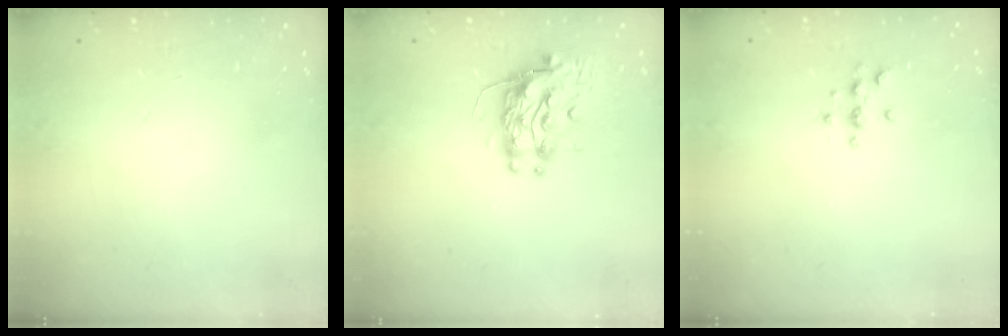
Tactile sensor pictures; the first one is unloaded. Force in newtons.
{"total": 10.6, "press": 10.5, "slide": 0.8}
{"total": 3.0, "press": 3.0, "slide": 0.4}